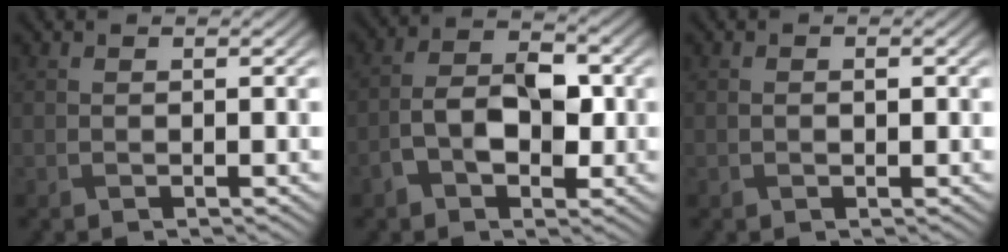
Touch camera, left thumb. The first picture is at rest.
{"total": 6.3, "force": [-1.7, 3.6, 4.9], "torque": [-0.086, 0.008, -0.037]}
{"total": 1.0, "force": [0.0, 0.7, 0.8], "torque": [-0.016, -0.001, 0.001]}